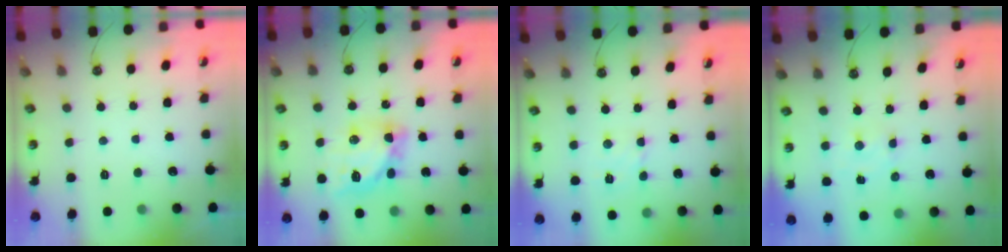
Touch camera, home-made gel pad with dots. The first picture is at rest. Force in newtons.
{"total": 13.3, "press": 13.2, "slide": 1.3}
{"total": 2.6, "press": 2.5, "slide": 0.7}
{"total": 1.6, "press": 1.5, "slide": 0.3}